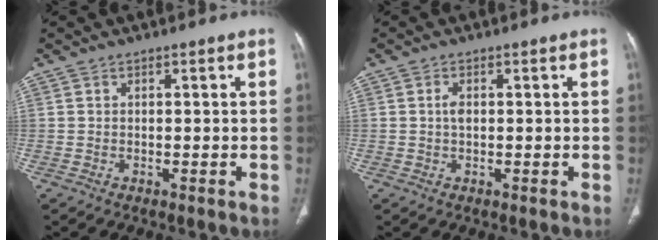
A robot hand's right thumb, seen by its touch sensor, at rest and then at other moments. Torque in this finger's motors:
{"motor_torque": [0.73, 0.67, 0.32, 0.44, -0.03]}